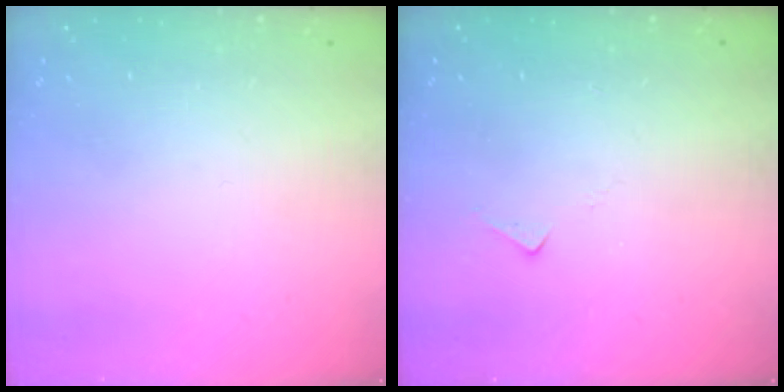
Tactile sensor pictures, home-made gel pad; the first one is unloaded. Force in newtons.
{"total": 4.8, "press": 4.8, "slide": 0.6}